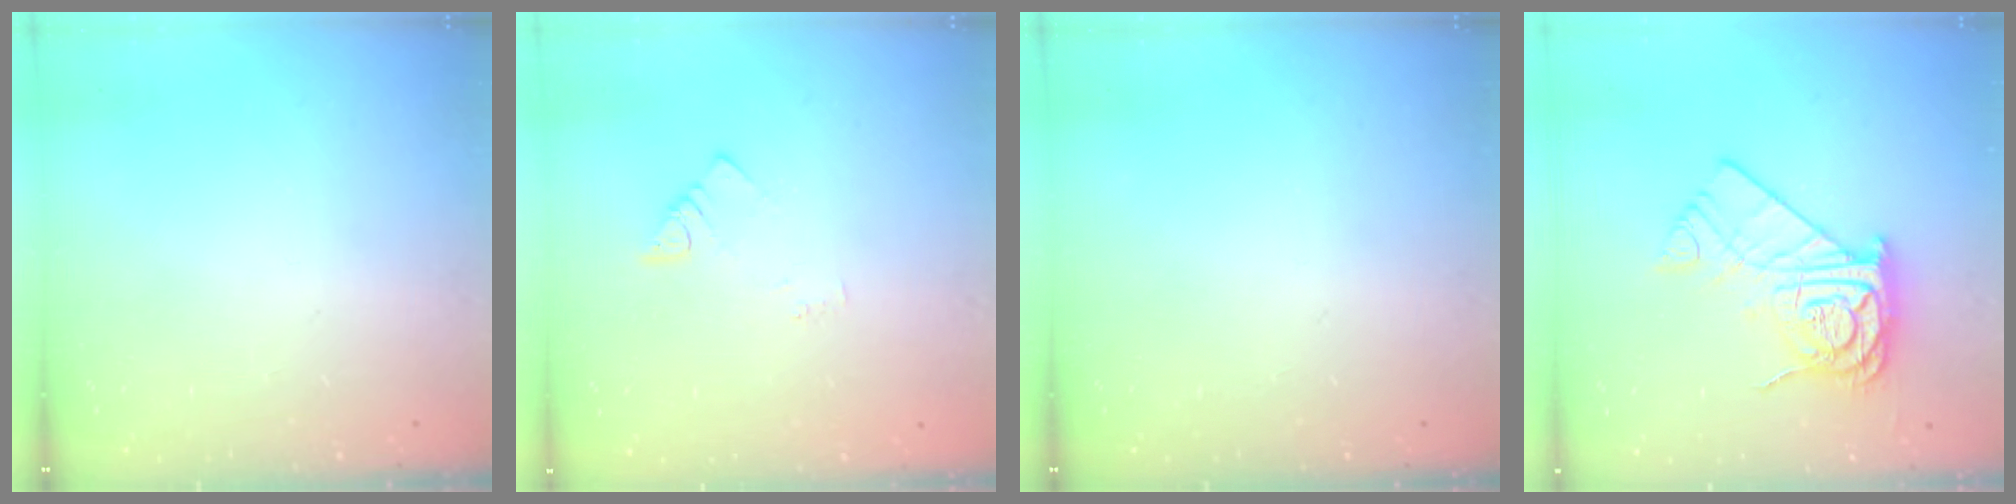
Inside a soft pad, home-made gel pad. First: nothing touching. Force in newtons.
{"total": 2.1, "press": 2.0, "slide": 0.4}
{"total": 0.0}
{"total": 14.2, "press": 14.2, "slide": 1.1}